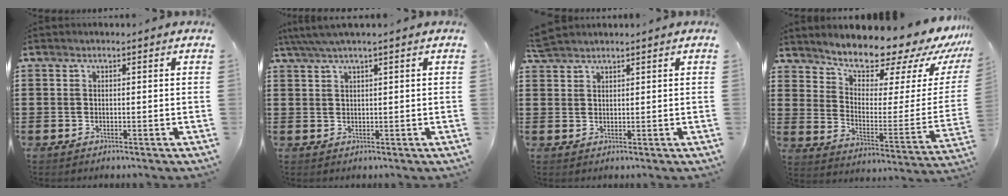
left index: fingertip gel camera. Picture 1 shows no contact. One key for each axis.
{"total": 2.2, "fx": 1.3, "fy": 0.0, "fz": 1.9, "tx": -0.036, "ty": 0.000, "tz": 0.022}
{"total": 2.1, "fx": 2.0, "fy": 0.3, "fz": 0.5, "tx": -0.015, "ty": 0.002, "tz": 0.041}
{"total": 10.4, "fx": 9.8, "fy": 2.1, "fz": 2.8, "tx": -0.071, "ty": -0.091, "tz": 0.165}